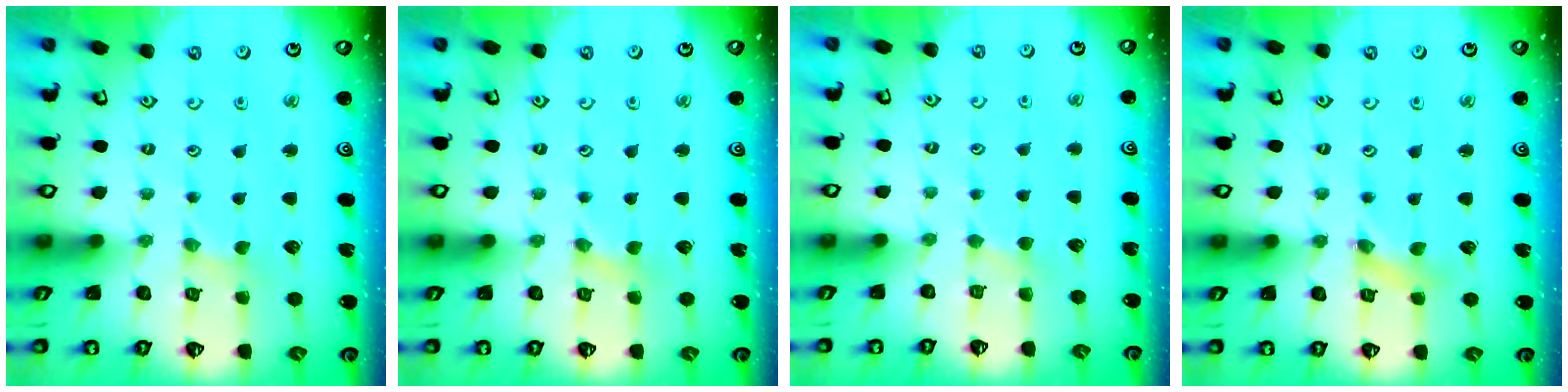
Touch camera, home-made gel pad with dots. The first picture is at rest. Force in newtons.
{"total": 0.5, "press": 0.5, "slide": 0.1}
{"total": 2.1, "press": 2.1, "slide": 0.3}
{"total": 2.3, "press": 2.3, "slide": 0.3}